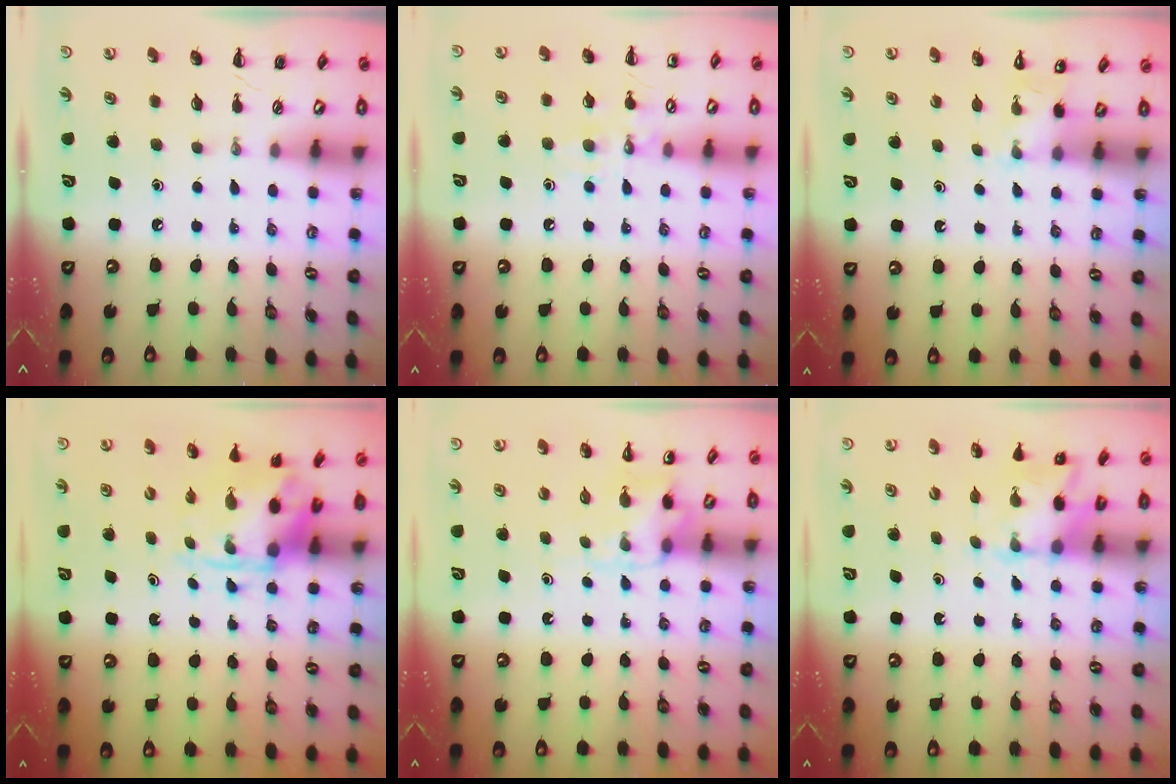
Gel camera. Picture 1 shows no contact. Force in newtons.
{"total": 8.2, "press": 8.1, "slide": 1.3}
{"total": 2.2, "press": 2.1, "slide": 0.7}
{"total": 3.8, "press": 3.6, "slide": 0.9}
{"total": 3.7, "press": 3.7, "slide": 0.7}
{"total": 3.4, "press": 3.2, "slide": 1.2}